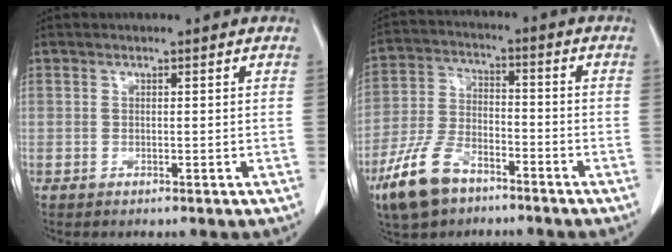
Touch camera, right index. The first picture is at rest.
{"total": 11.0, "force": [-7.2, 5.3, 6.4], "torque": [-0.151, -0.006, -0.138]}